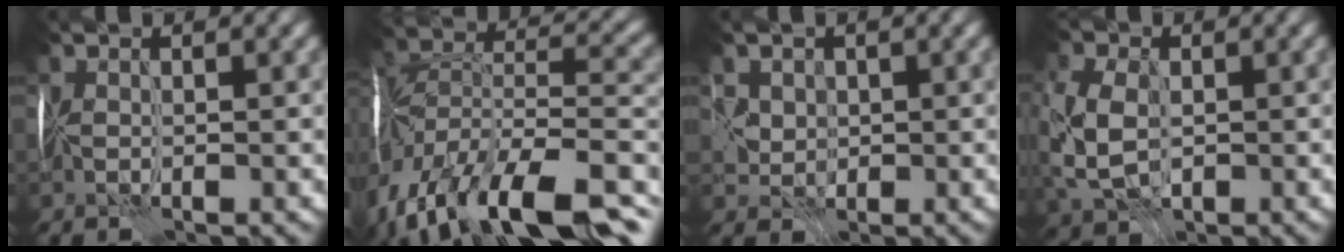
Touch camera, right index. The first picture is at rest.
{"total": 16.5, "force": [-10.4, 7.6, 10.3], "torque": [-0.201, -0.003, -0.167]}
{"total": 1.9, "force": [0.8, 1.7, -0.3], "torque": [-0.005, 0.008, 0.010]}
{"total": 6.3, "force": [-0.4, 5.0, 3.8], "torque": [-0.130, -0.001, 0.002]}